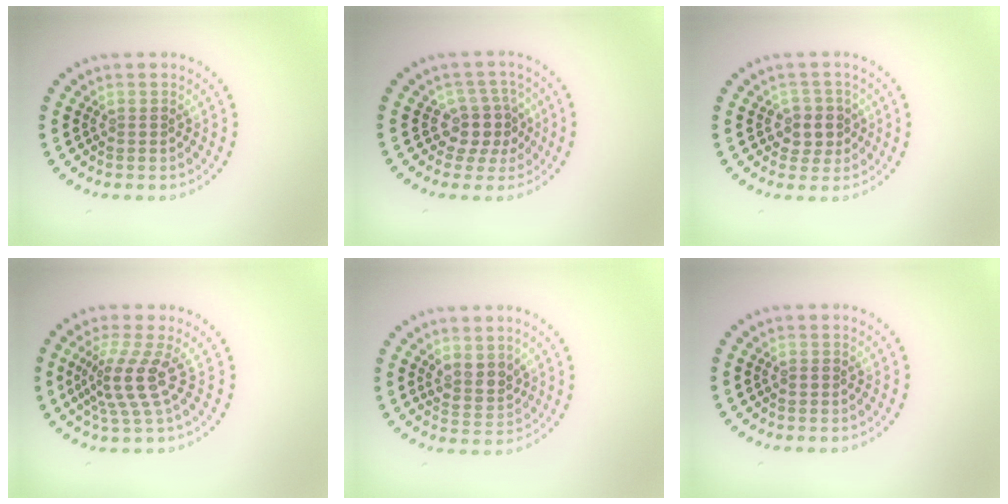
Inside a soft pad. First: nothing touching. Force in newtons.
{"total": 2.9, "press": 2.2, "slide": 1.8}
{"total": 2.5, "press": 2.2, "slide": 1.3}
{"total": 3.9, "press": 2.8, "slide": 2.7}
{"total": 2.5, "press": 2.2, "slide": 1.2}
{"total": 0.7, "press": 0.7, "slide": 0.0}